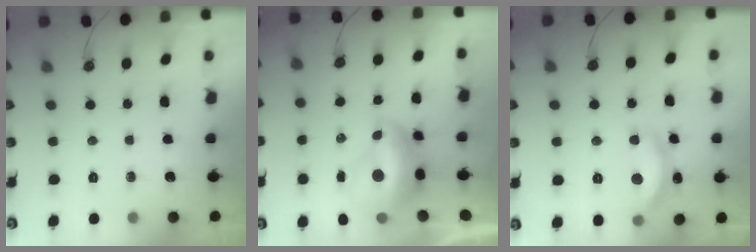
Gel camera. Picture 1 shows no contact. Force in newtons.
{"total": 2.9, "press": 2.8, "slide": 0.7}
{"total": 6.7, "press": 6.7, "slide": 0.6}